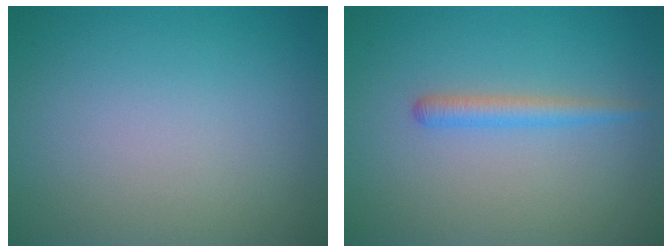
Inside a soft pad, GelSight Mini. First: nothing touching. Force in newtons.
{"total": 1.7, "press": 1.7, "slide": 0.2}